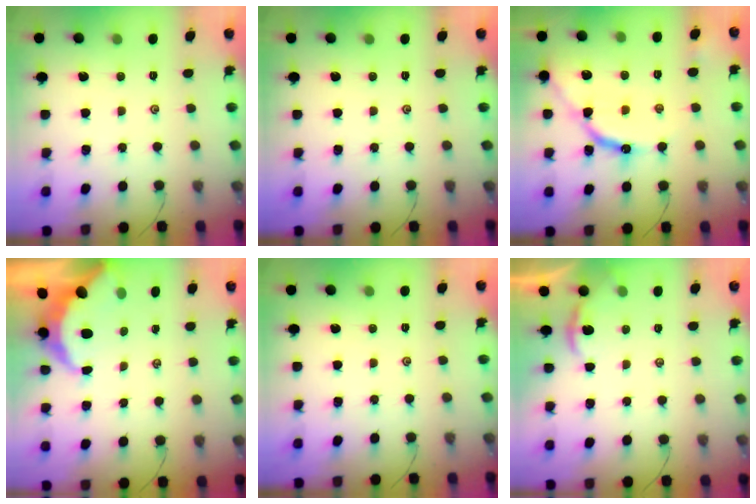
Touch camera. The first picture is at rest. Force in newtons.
{"total": 0.0}
{"total": 10.7, "press": 10.6, "slide": 1.1}
{"total": 7.4, "press": 7.3, "slide": 1.1}
{"total": 0.0}
{"total": 0.9, "press": 0.9, "slide": 0.1}